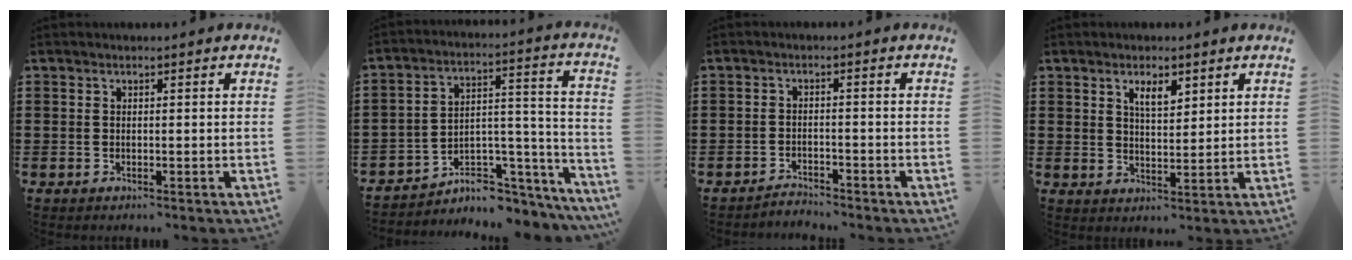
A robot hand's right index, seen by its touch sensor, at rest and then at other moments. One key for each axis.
{"total": 4.8, "fx": -3.6, "fy": 2.7, "fz": 1.5, "tx": -0.032, "ty": -0.002, "tz": -0.068}
{"total": 2.1, "fx": -2.1, "fy": 0.1, "fz": -0.2, "tx": -0.005, "ty": 0.004, "tz": -0.047}
{"total": 3.7, "fx": 2.3, "fy": 1.3, "fz": 2.6, "tx": -0.048, "ty": 0.001, "tz": 0.039}